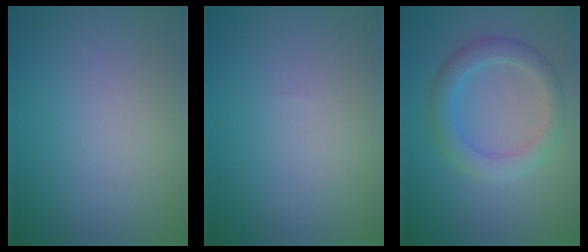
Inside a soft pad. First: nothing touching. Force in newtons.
{"total": 0.0}
{"total": 3.4, "press": 3.4, "slide": 0.0}